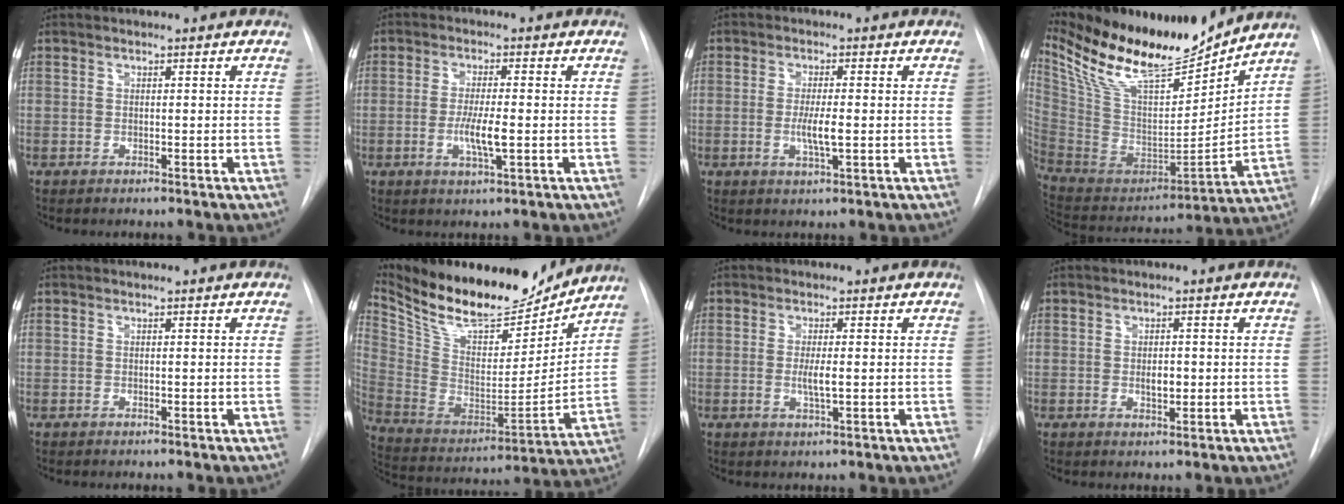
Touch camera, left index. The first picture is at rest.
{"total": 4.8, "force": [-0.9, 0.5, 4.7], "torque": [-0.094, -0.009, -0.016]}
{"total": 3.8, "force": [-0.5, 0.4, 3.7], "torque": [-0.072, -0.006, -0.008]}
{"total": 21.3, "force": [18.1, 4.0, 10.5], "torque": [-0.199, -0.017, 0.326]}
{"total": 0.0}
{"total": 22.4, "force": [19.5, 6.3, 9.0], "torque": [-0.179, -0.013, 0.325]}
{"total": 2.5, "force": [-0.1, 0.3, 2.5], "torque": [-0.051, -0.005, -0.002]}
{"total": 1.9, "force": [0.0, 1.0, 1.6], "torque": [-0.027, -0.002, 0.002]}